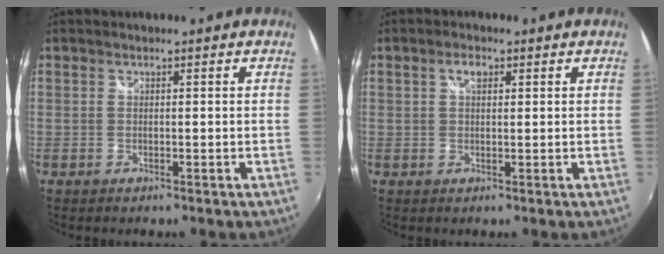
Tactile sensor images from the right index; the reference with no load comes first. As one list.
[{"total": 2.2, "force": [0.9, 1.1, 1.7], "torque": [-0.027, 0.006, 0.013]}]